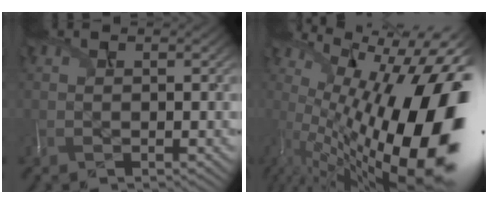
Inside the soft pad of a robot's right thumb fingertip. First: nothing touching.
{"total": 19.8, "force": [-0.3, 8.1, 18.1], "torque": [-0.271, 0.012, 0.000]}